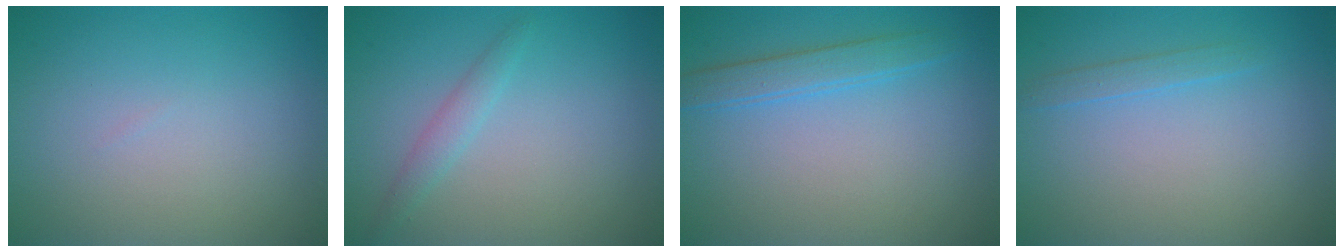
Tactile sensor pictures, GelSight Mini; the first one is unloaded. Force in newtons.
{"total": 1.4, "press": 1.4, "slide": 0.1}
{"total": 2.3, "press": 2.3, "slide": 0.1}
{"total": 1.1, "press": 1.1, "slide": 0.1}